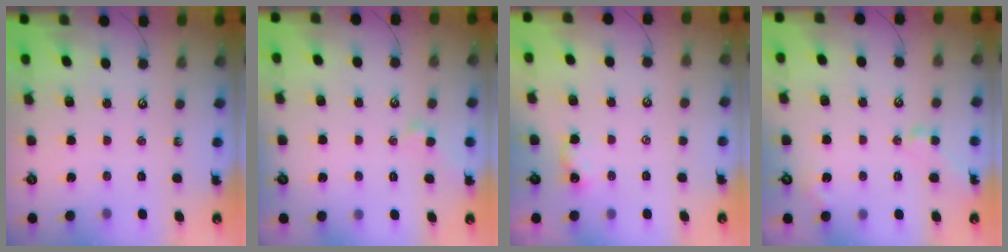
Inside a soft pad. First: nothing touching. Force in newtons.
{"total": 1.1, "press": 1.0, "slide": 0.3}
{"total": 3.4, "press": 3.4, "slide": 0.2}
{"total": 3.0, "press": 2.9, "slide": 0.8}